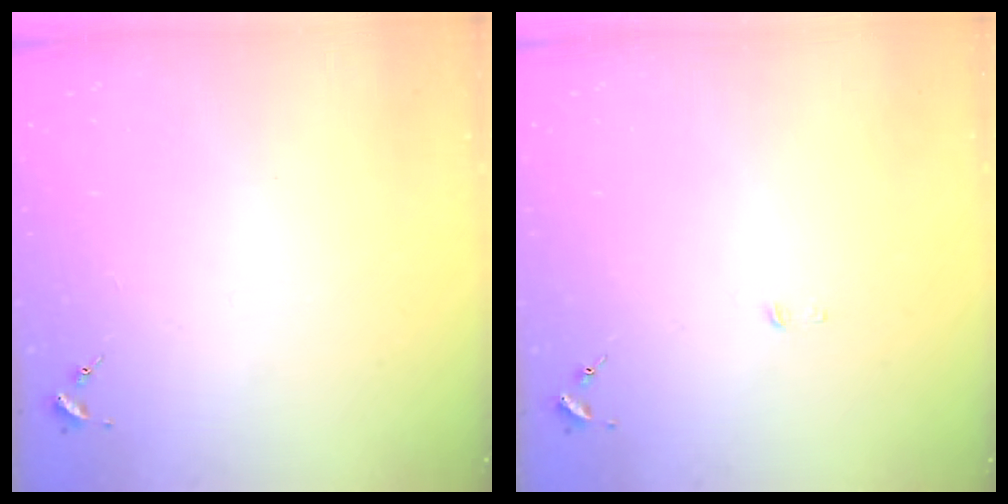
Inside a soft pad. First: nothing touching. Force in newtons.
{"total": 2.1, "press": 2.1, "slide": 0.2}